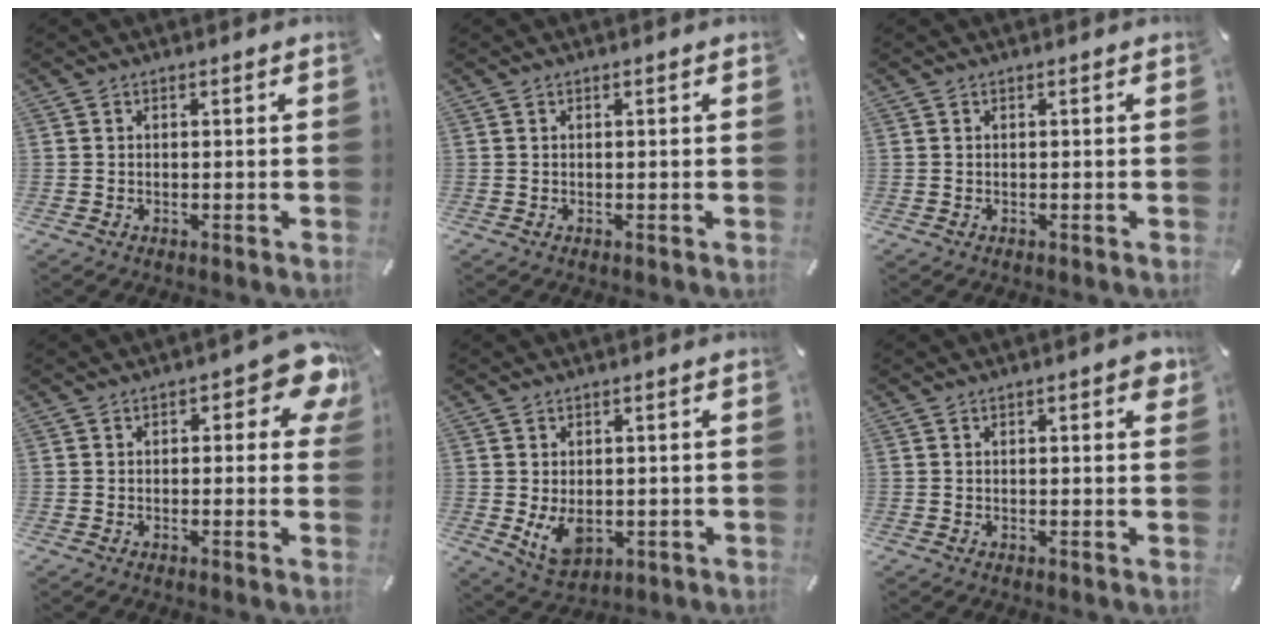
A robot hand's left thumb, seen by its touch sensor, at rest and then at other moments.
{"total": 0.0}
{"total": 0.0}
{"total": 7.9, "force": [3.5, 3.6, 6.1], "torque": [-0.067, -0.016, 0.053]}
{"total": 6.5, "force": [-0.3, 4.7, 4.5], "torque": [-0.094, -0.008, -0.007]}
{"total": 2.5, "force": [1.1, 0.9, 2.0], "torque": [-0.026, -0.002, 0.014]}